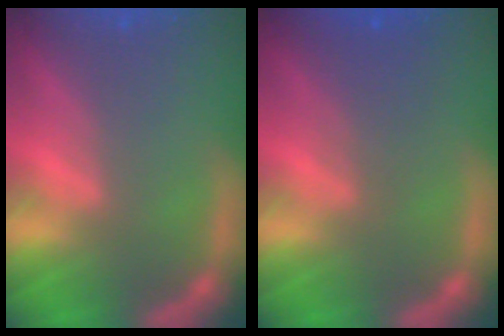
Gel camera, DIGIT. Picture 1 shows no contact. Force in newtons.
{"total": 2.5}